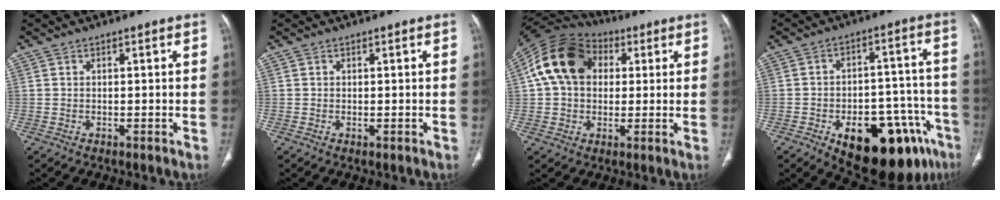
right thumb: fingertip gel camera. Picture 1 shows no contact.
{"total": 0.0}
{"total": 16.3, "force": [3.6, 12.1, 10.2], "torque": [-0.180, 0.025, 0.056]}
{"total": 22.6, "force": [-11.4, 10.9, 16.2], "torque": [-0.156, 0.064, -0.144]}